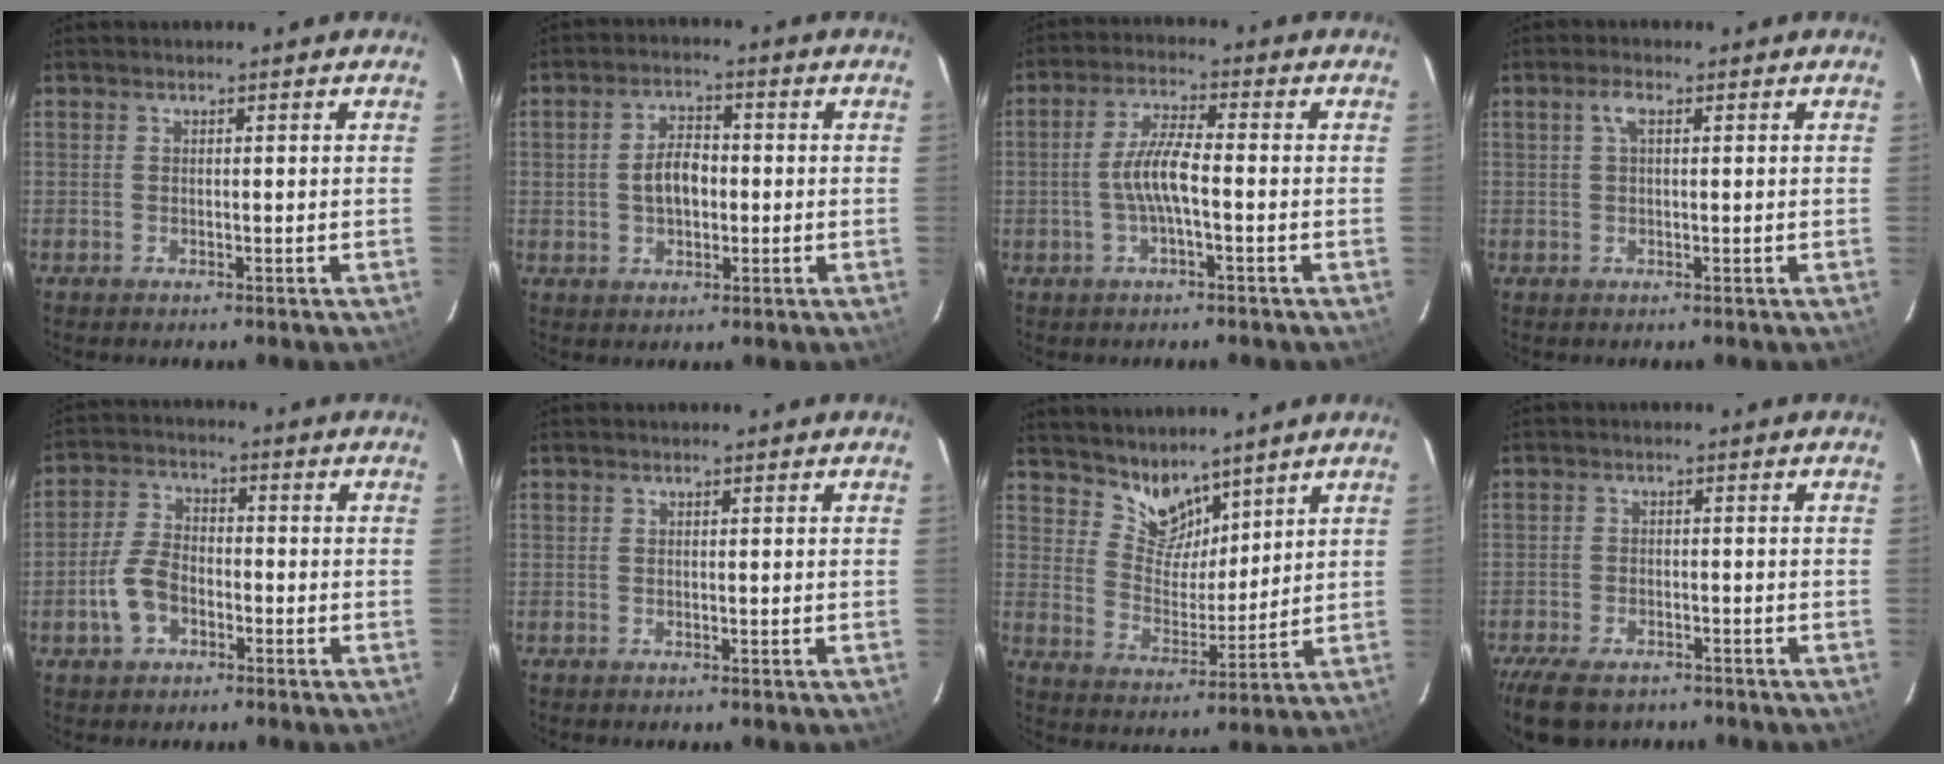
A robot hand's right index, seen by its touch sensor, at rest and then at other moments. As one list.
[{"total": 6.0, "force": [-0.3, 3.8, 4.7], "torque": [-0.086, 0.015, 0.000]}, {"total": 6.4, "force": [-1.4, 1.2, 6.1], "torque": [-0.125, 0.007, -0.026]}, {"total": 2.2, "force": [0.7, 0.8, 2.0], "torque": [-0.042, 0.009, 0.012]}, {"total": 7.1, "force": [-2.9, 4.5, 4.6], "torque": [-0.103, 0.013, -0.052]}, {"total": 0.0}, {"total": 7.9, "force": [6.6, 3.8, 2.2], "torque": [-0.031, 0.003, 0.128]}, {"total": 8.6, "force": [-6.6, 3.9, 3.8], "torque": [-0.102, -0.015, -0.114]}]